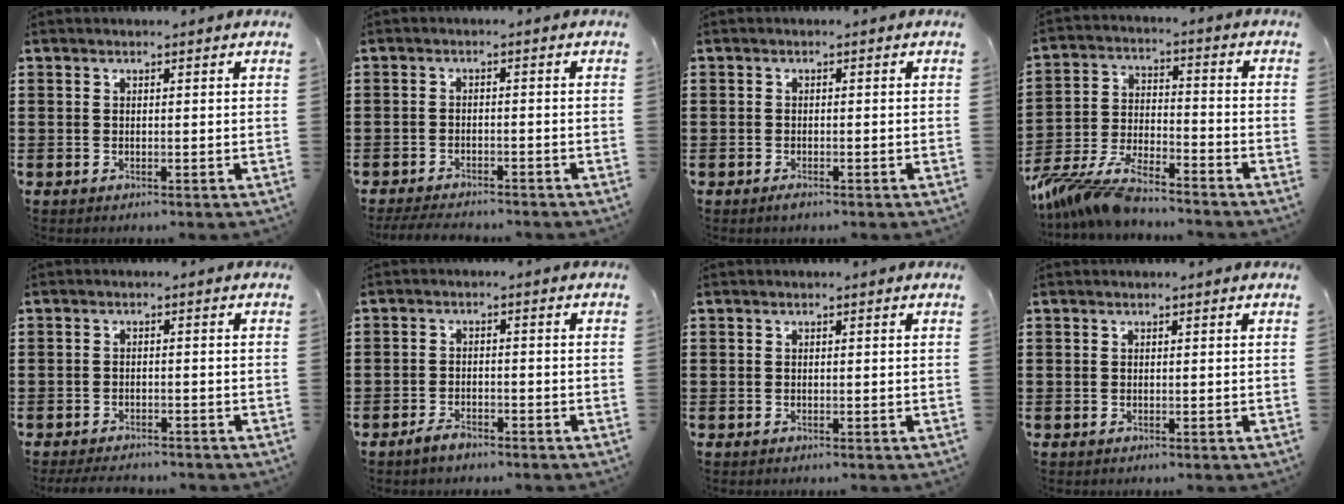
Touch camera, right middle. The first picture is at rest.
{"total": 3.1, "force": [-3.0, 0.5, 0.5], "torque": [-0.017, -0.002, -0.064]}
{"total": 0.7, "force": [-0.5, 0.3, 0.4], "torque": [-0.008, -0.005, -0.010]}
{"total": 8.7, "force": [-7.9, 1.5, 3.4], "torque": [-0.091, 0.000, -0.160]}
{"total": 2.6, "force": [-2.6, 0.4, 0.3], "torque": [-0.007, -0.002, -0.054]}
{"total": 2.5, "force": [-2.3, 1.0, 0.5], "torque": [-0.011, 0.004, -0.046]}
{"total": 0.0}
{"total": 0.0}